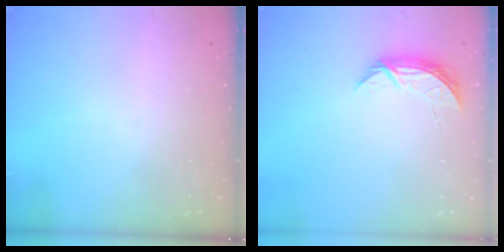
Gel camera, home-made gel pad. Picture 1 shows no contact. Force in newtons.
{"total": 5.4, "press": 5.4, "slide": 0.5}